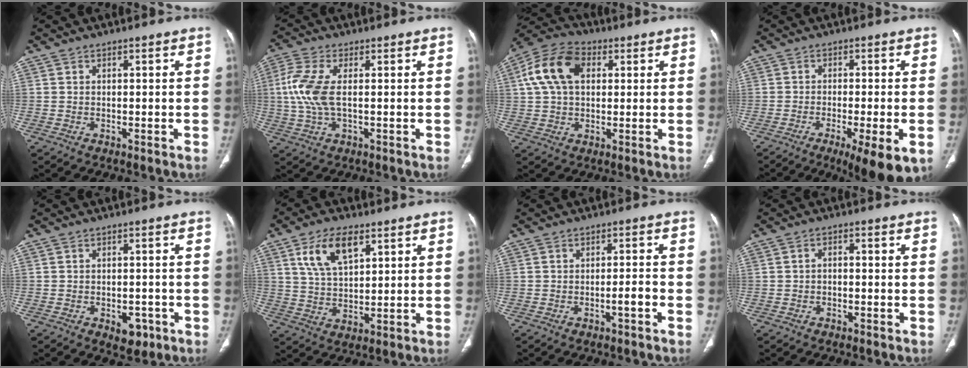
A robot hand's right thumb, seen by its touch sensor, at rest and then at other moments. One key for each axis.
{"total": 8.3, "fx": 0.5, "fy": 3.6, "fz": 7.5, "tx": -0.201, "ty": 0.005, "tz": 0.011}
{"total": 12.5, "fx": 3.2, "fy": 8.2, "fz": 8.9, "tx": -0.168, "ty": 0.023, "tz": 0.052}
{"total": 11.4, "fx": -5.3, "fy": 2.5, "fz": 9.8, "tx": -0.130, "ty": -0.010, "tz": -0.076}
{"total": 4.3, "fx": -1.9, "fy": 2.7, "fz": 2.8, "tx": -0.020, "ty": 0.006, "tz": -0.019}
{"total": 9.9, "fx": 4.8, "fy": 4.8, "fz": 7.2, "tx": -0.126, "ty": -0.015, "tz": 0.095}
{"total": 2.5, "fx": -1.2, "fy": 0.4, "fz": 2.2, "tx": -0.037, "ty": 0.010, "tz": -0.020}
{"total": 1.3, "fx": -0.4, "fy": 0.9, "fz": 0.9, "tx": -0.013, "ty": 0.008, "tz": -0.010}